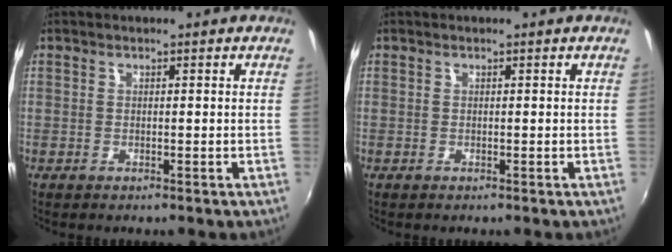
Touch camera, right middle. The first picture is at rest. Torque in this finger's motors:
{"motor_torque": [0.00, 0.00, -0.05, 0.00]}